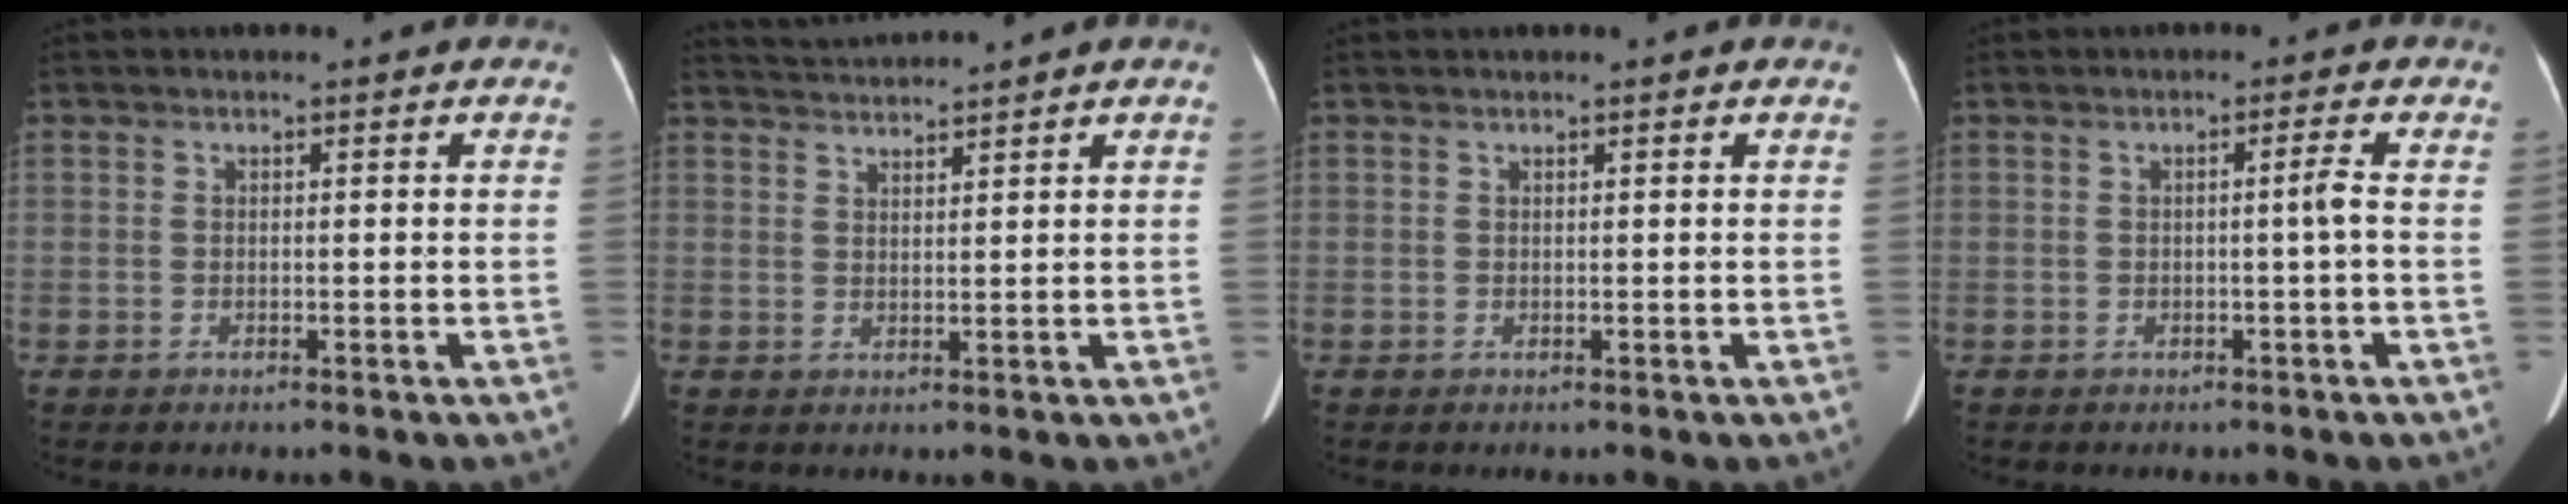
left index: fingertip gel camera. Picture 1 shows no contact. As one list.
[{"total": 3.9, "force": [3.7, -1.2, 0.5], "torque": [-0.011, 0.013, 0.072]}, {"total": 0.7, "force": [0.6, -0.1, 0.3], "torque": [-0.008, 0.011, 0.014]}, {"total": 1.7, "force": [-0.3, -0.5, 1.6], "torque": [-0.025, 0.000, -0.006]}]